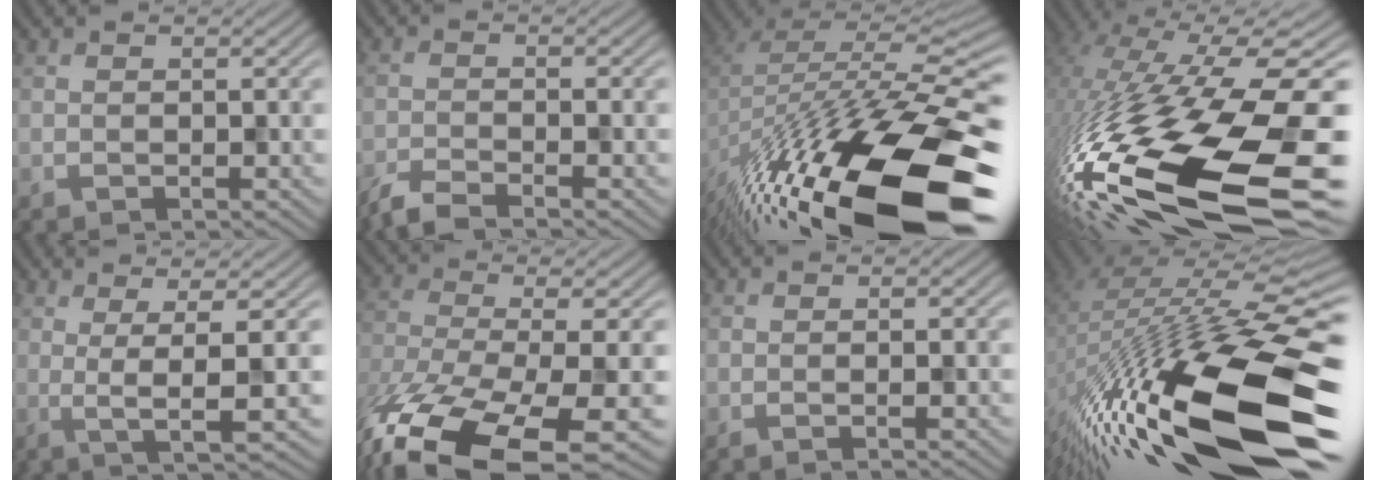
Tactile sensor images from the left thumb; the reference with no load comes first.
{"total": 3.9, "force": [-3.4, 0.7, 1.8], "torque": [-0.028, -0.003, -0.071]}
{"total": 19.0, "force": [-10.1, 7.4, 14.3], "torque": [-0.242, -0.025, -0.154]}
{"total": 20.0, "force": [-7.0, 8.7, 16.6], "torque": [-0.360, -0.043, -0.098]}
{"total": 4.6, "force": [0.3, 0.3, 4.5], "torque": [-0.089, 0.005, 0.012]}
{"total": 14.6, "force": [-9.9, 4.9, 9.6], "torque": [-0.233, -0.053, -0.136]}
{"total": 1.5, "force": [-0.3, 0.4, 1.4], "torque": [-0.014, 0.006, -0.011]}
{"total": 20.1, "force": [-7.5, 6.1, 17.6], "torque": [-0.330, -0.027, -0.121]}